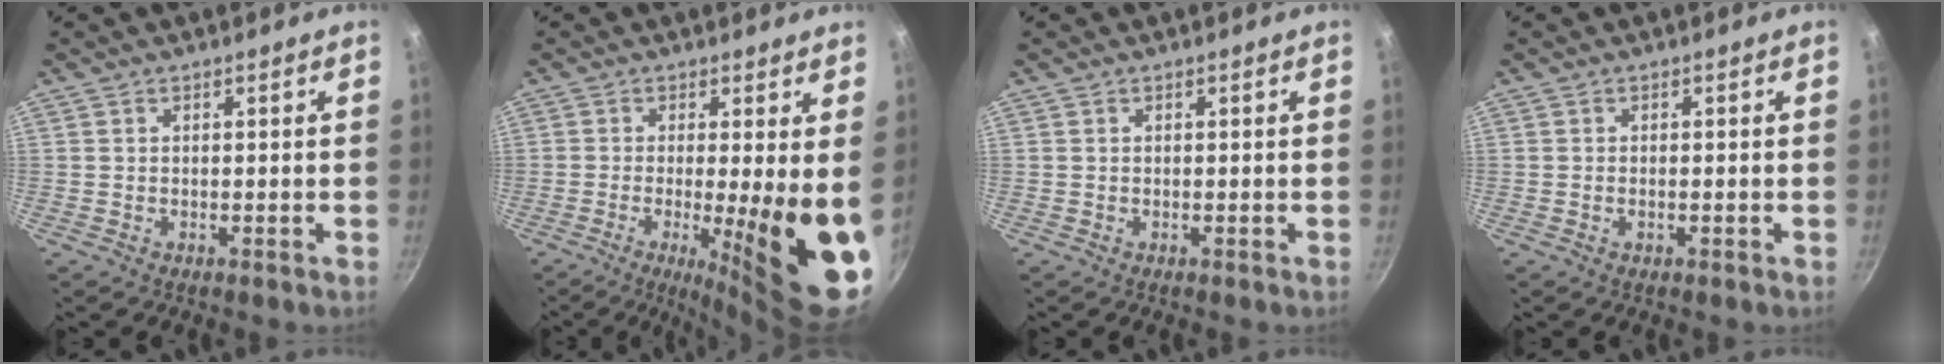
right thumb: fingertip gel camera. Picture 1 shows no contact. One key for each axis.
{"total": 14.3, "fx": -1.7, "fy": 2.4, "fz": 14.0, "tx": -0.180, "ty": -0.028, "tz": -0.017}
{"total": 0.0}
{"total": 0.7, "fx": -0.2, "fy": 0.3, "fz": 0.5, "tx": -0.011, "ty": 0.002, "tz": -0.003}